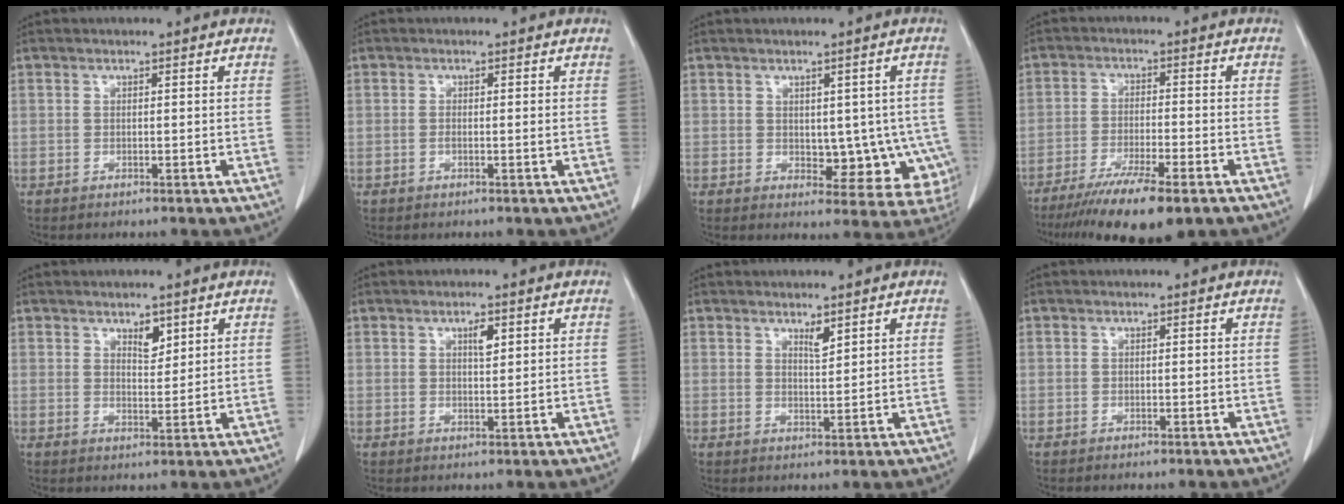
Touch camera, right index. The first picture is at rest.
{"total": 1.0, "force": [-0.2, 0.1, 1.0], "torque": [-0.016, -0.001, -0.002]}
{"total": 9.0, "force": [-1.4, 5.4, 7.1], "torque": [-0.057, 0.010, -0.005]}
{"total": 12.1, "force": [-8.7, 1.3, 8.3], "torque": [-0.135, -0.030, -0.139]}
{"total": 2.7, "force": [1.8, 1.2, 1.7], "torque": [-0.026, -0.006, 0.033]}
{"total": 2.1, "force": [1.0, 0.6, 1.7], "torque": [-0.030, -0.002, 0.016]}
{"total": 2.0, "force": [1.5, 0.4, 1.3], "torque": [-0.025, -0.006, 0.029]}
{"total": 0.0}